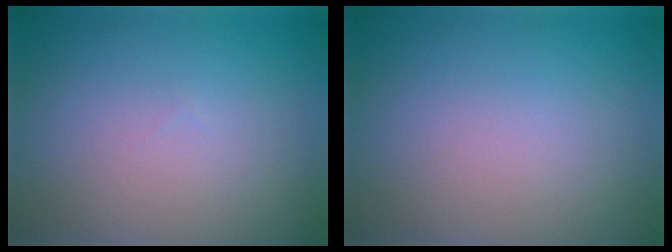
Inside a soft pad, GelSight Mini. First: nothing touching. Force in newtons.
{"total": 0.0}